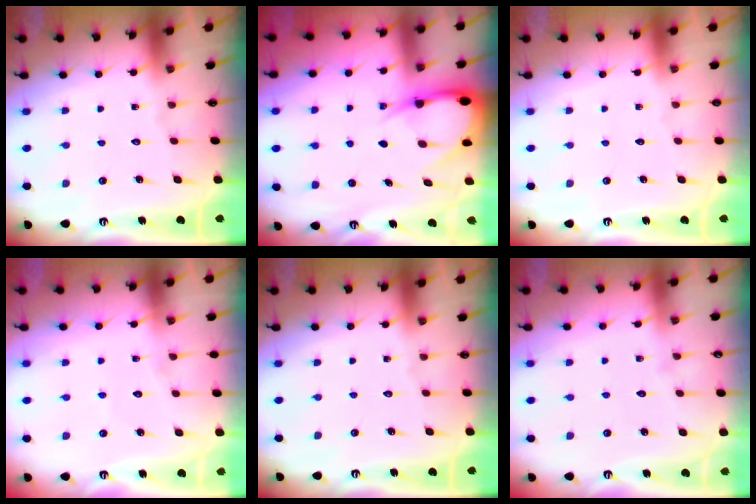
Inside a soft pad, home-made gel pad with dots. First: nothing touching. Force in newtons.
{"total": 7.2, "press": 7.2, "slide": 1.0}
{"total": 0.0}
{"total": 2.3, "press": 2.3, "slide": 0.2}
{"total": 0.0}
{"total": 2.6, "press": 2.6, "slide": 0.3}